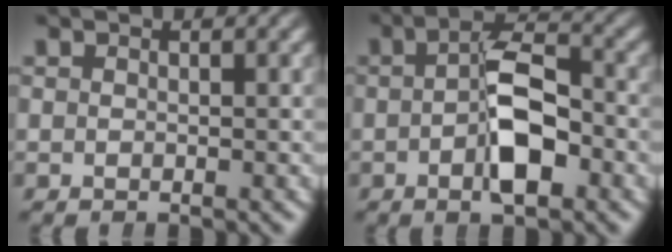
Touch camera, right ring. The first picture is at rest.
{"total": 5.6, "force": [-1.1, 2.2, 5.0], "torque": [-0.077, -0.003, -0.021]}